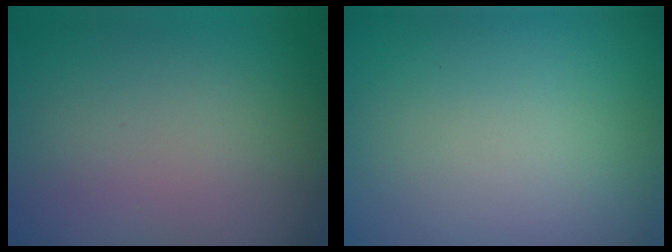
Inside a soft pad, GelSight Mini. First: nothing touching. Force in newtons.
{"total": 0.0}